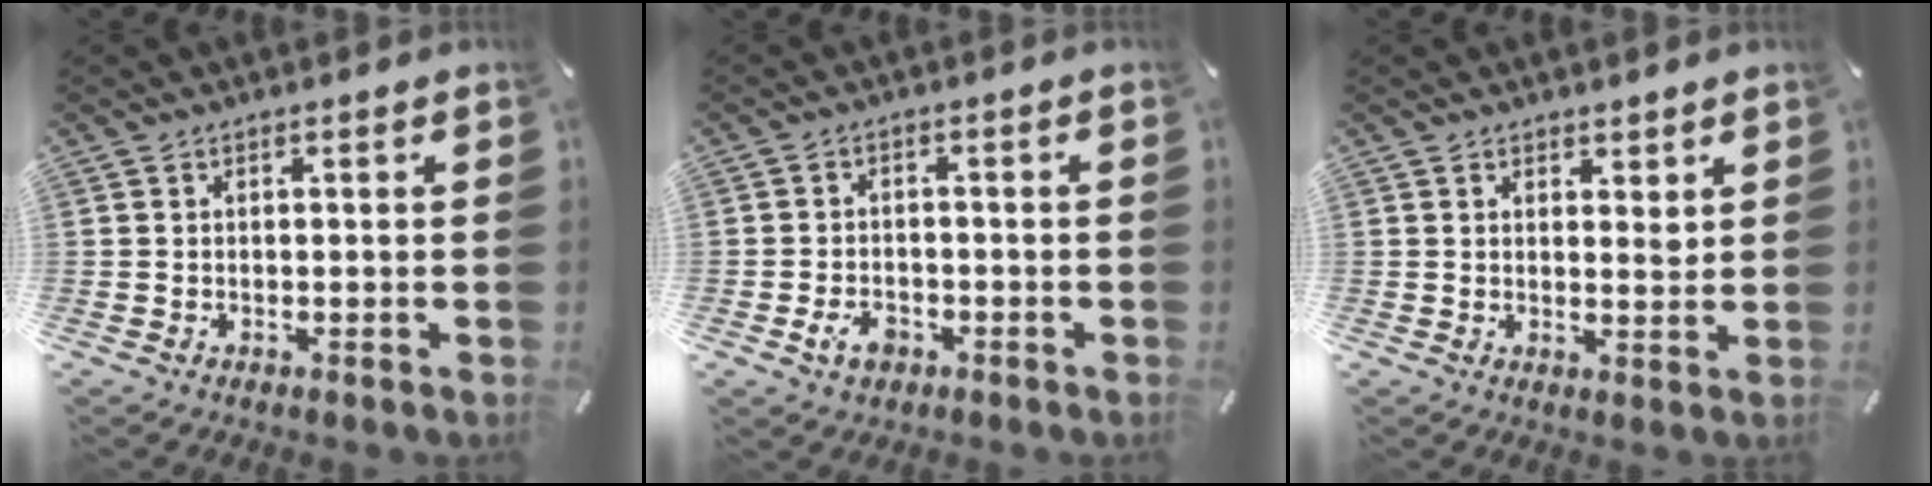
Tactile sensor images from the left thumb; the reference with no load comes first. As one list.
[{"total": 4.6, "force": [-2.2, 3.2, 2.5], "torque": [-0.054, 0.006, -0.041]}, {"total": 3.0, "force": [2.2, 1.7, 1.2], "torque": [-0.001, -0.016, 0.035]}]